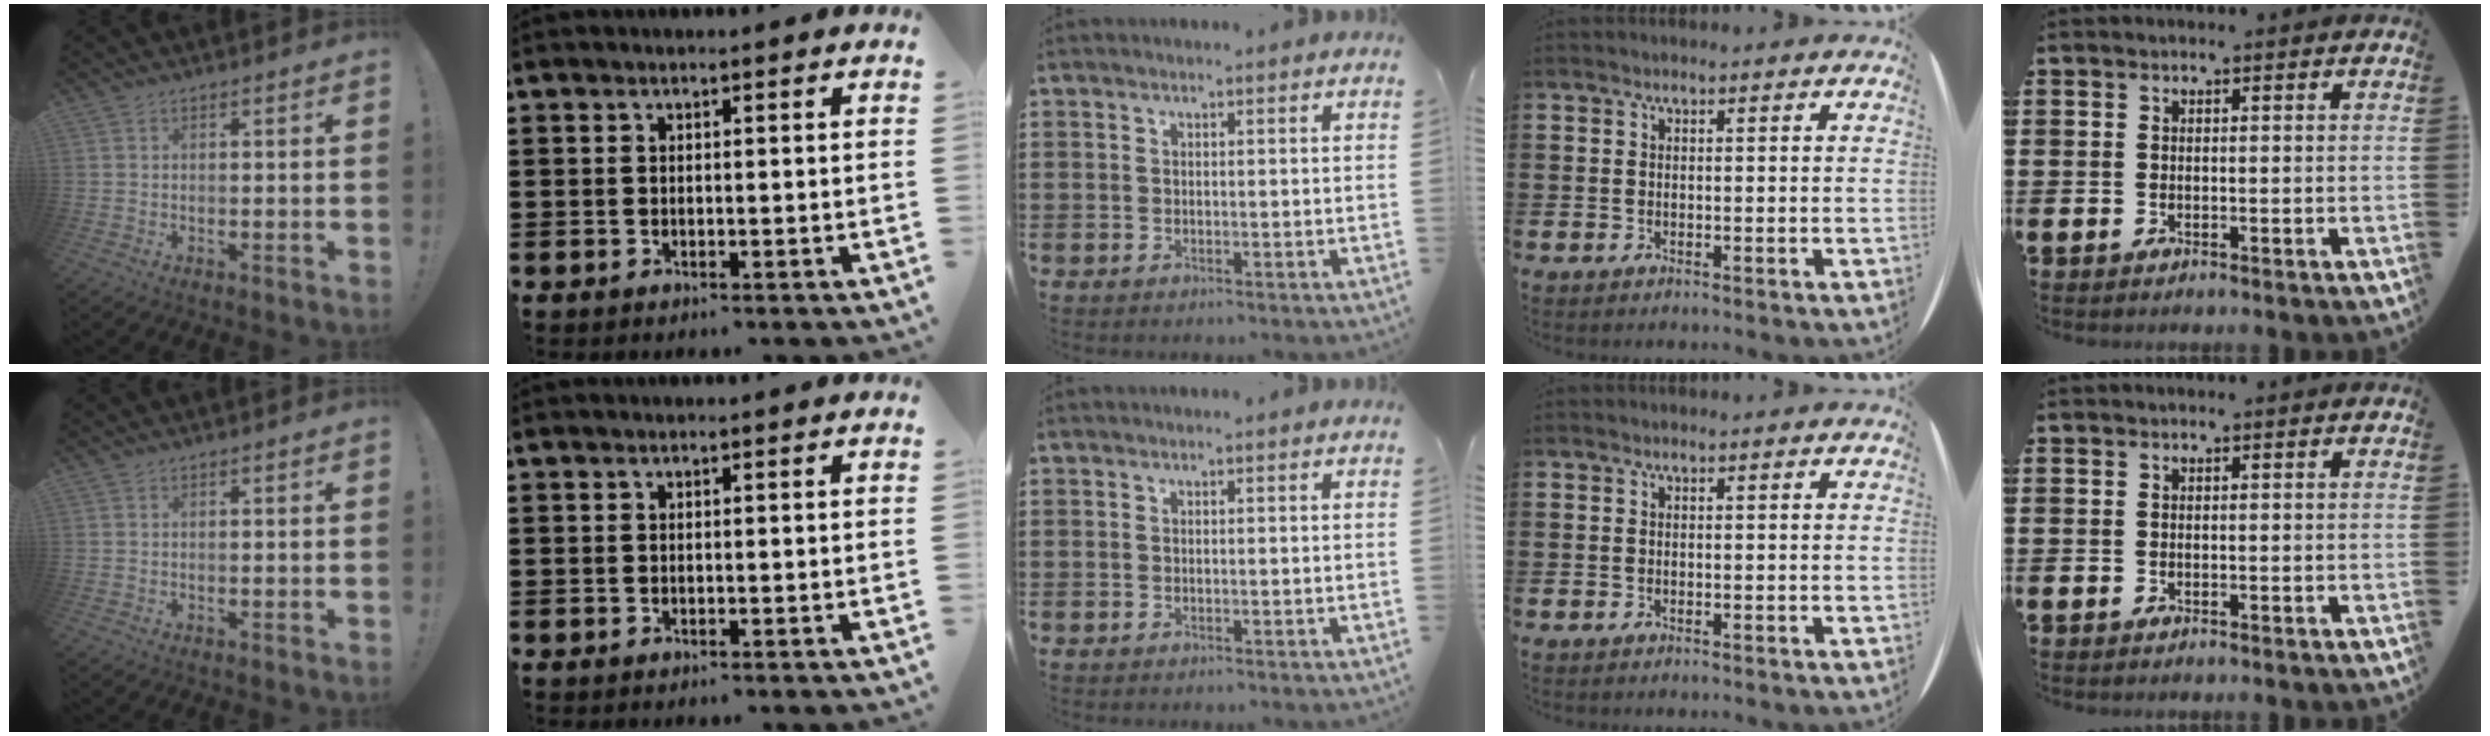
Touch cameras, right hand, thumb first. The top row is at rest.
{}